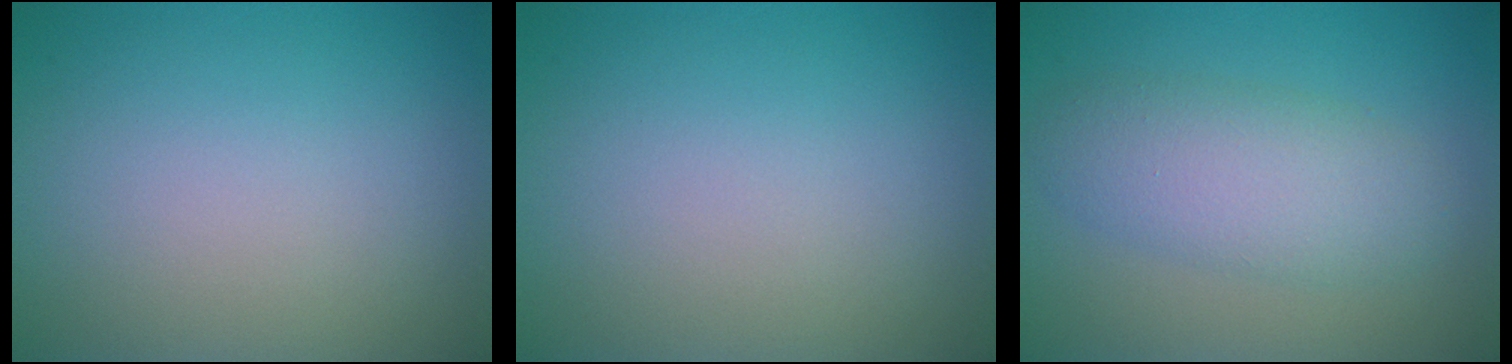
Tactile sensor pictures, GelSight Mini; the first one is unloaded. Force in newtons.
{"total": 0.0}
{"total": 4.5, "press": 4.5, "slide": 0.1}